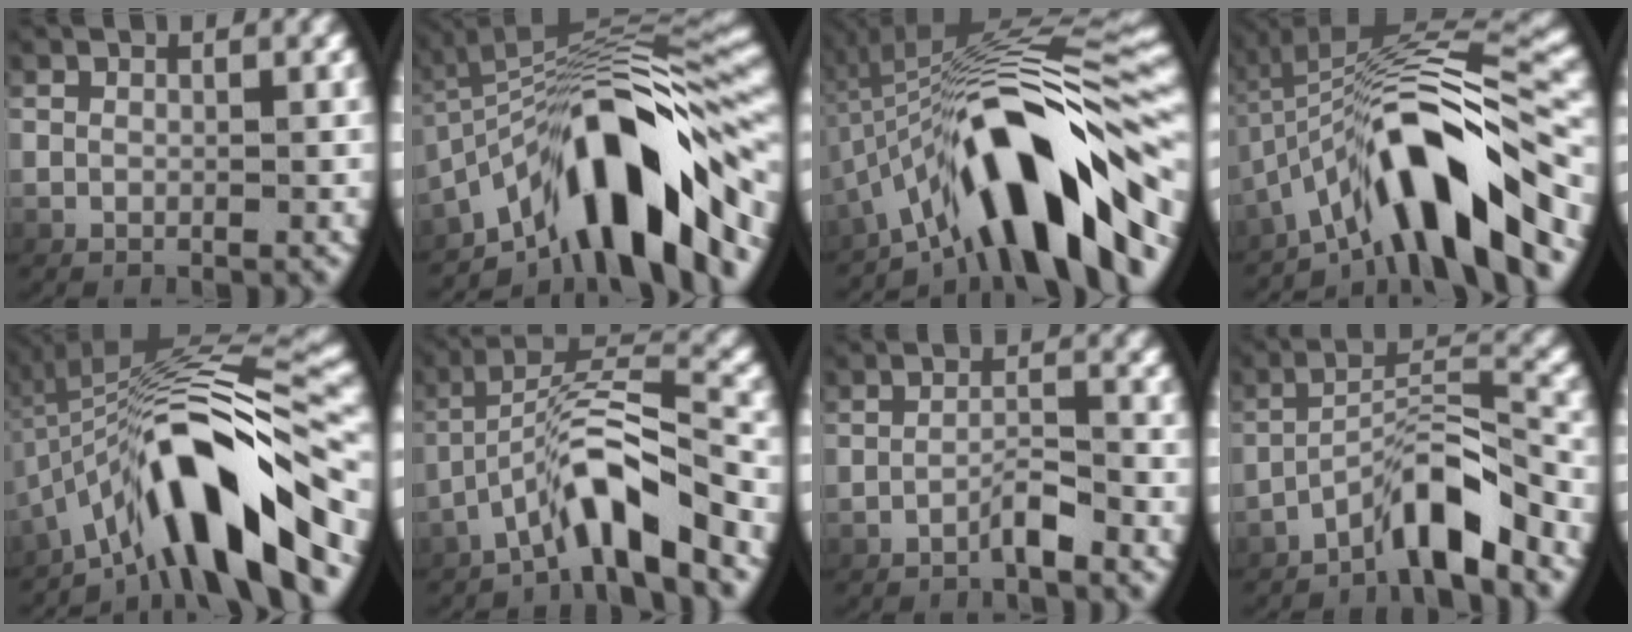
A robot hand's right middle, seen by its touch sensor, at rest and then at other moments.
{"total": 12.9, "force": [-2.9, 5.6, 11.3], "torque": [-0.175, 0.019, -0.039]}
{"total": 15.4, "force": [-3.2, 6.4, 13.6], "torque": [-0.221, 0.014, -0.044]}
{"total": 11.4, "force": [-3.2, 4.0, 10.2], "torque": [-0.168, 0.015, -0.044]}
{"total": 13.7, "force": [-3.7, 5.4, 12.1], "torque": [-0.203, 0.011, -0.048]}
{"total": 5.1, "force": [-2.0, 0.9, 4.6], "torque": [-0.077, 0.005, -0.028]}
{"total": 1.9, "force": [-1.6, -0.1, 1.0], "torque": [-0.017, 0.003, -0.029]}
{"total": 5.5, "force": [-3.7, 0.8, 4.0], "torque": [-0.063, 0.006, -0.059]}